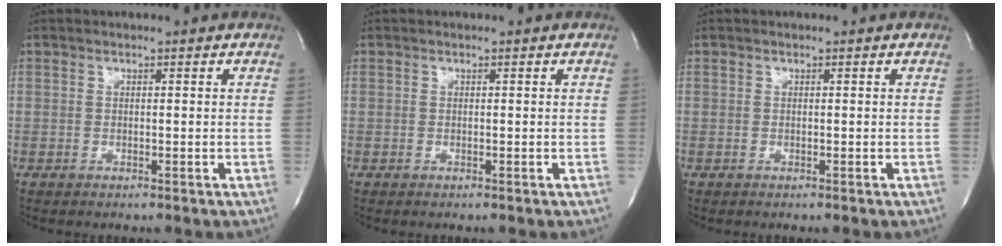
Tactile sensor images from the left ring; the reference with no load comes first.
{"total": 0.0}
{"total": 0.0}